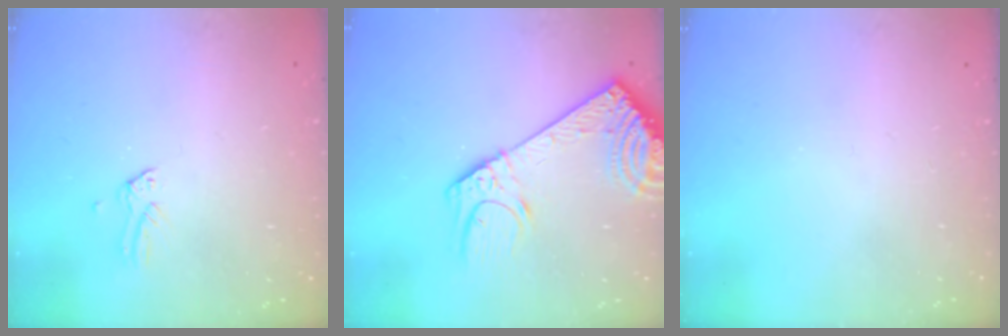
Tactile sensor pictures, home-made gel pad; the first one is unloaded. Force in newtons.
{"total": 14.9, "press": 14.5, "slide": 3.3}
{"total": 0.0}